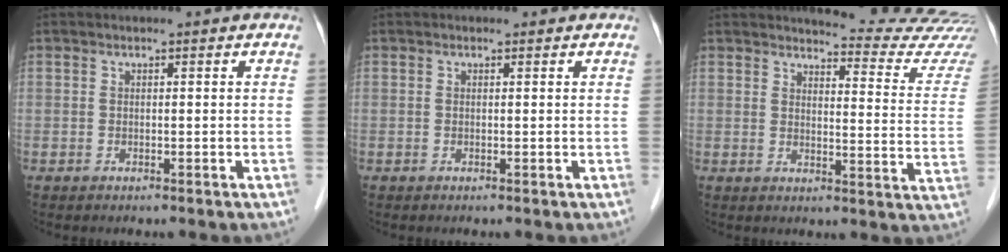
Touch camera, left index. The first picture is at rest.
{"total": 0.0}
{"total": 15.6, "force": [15.3, -0.3, 3.1], "torque": [-0.026, -0.118, 0.153]}